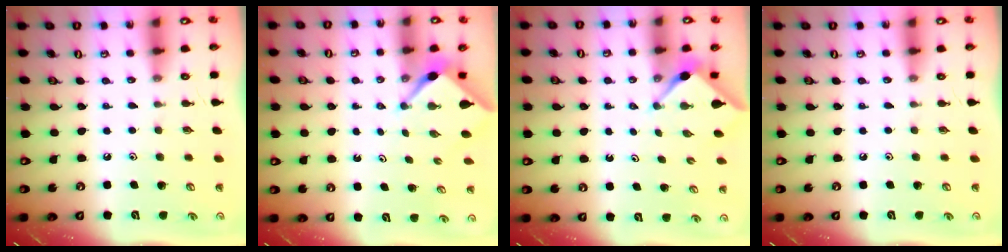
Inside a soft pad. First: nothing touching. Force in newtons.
{"total": 2.4, "press": 2.4, "slide": 0.4}
{"total": 2.9, "press": 2.9, "slide": 0.4}
{"total": 0.0}